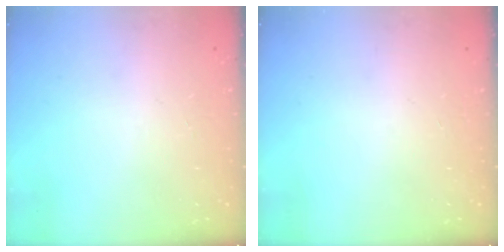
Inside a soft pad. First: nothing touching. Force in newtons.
{"total": 0.0}